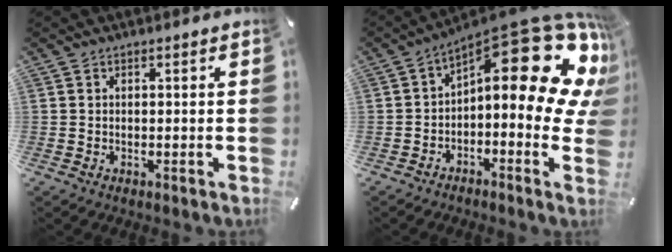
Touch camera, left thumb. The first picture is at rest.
{"total": 20.2, "force": [9.9, 7.4, 16.0], "torque": [-0.200, -0.098, 0.162]}